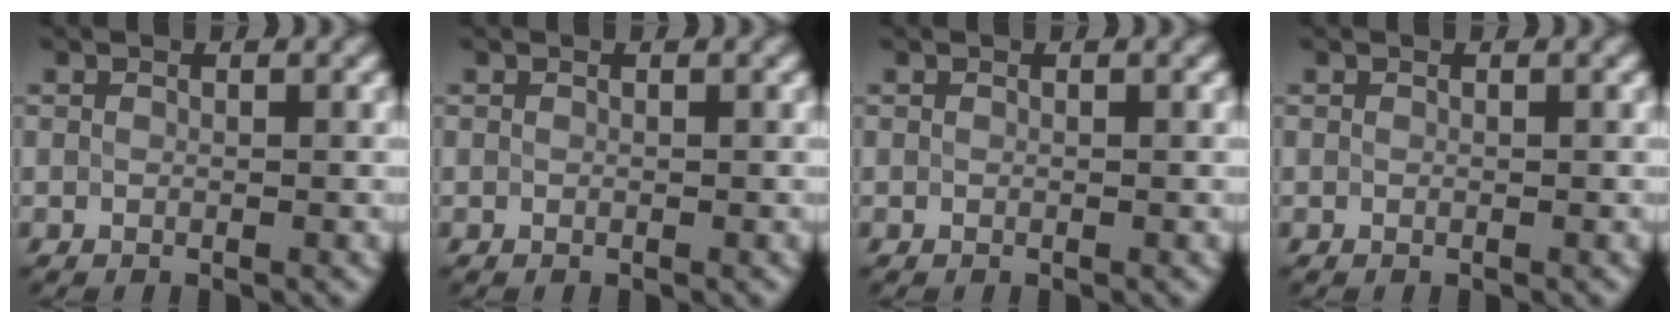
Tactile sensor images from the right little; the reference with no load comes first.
{"total": 0.0}
{"total": 0.0}
{"total": 0.0}